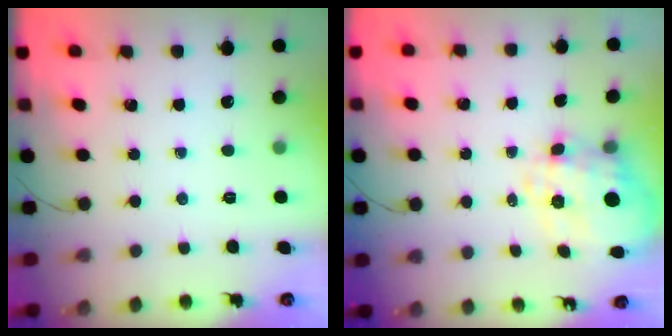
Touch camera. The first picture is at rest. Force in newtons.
{"total": 11.1, "press": 11.0, "slide": 1.4}